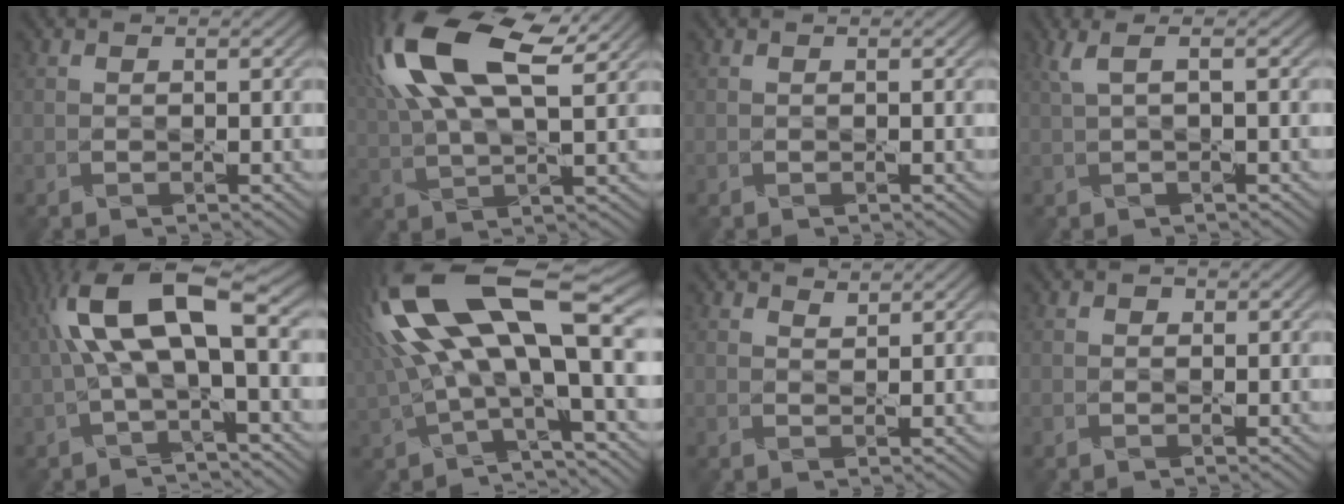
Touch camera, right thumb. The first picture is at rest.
{"total": 16.7, "force": [7.3, 6.3, 13.6], "torque": [-0.308, 0.034, 0.119]}
{"total": 0.0}
{"total": 2.6, "force": [0.8, 0.3, 2.5], "torque": [-0.055, 0.012, 0.016]}
{"total": 11.2, "force": [1.5, 3.3, 10.6], "torque": [-0.206, 0.020, 0.024]}
{"total": 18.1, "force": [4.0, 6.5, 16.5], "torque": [-0.354, 0.005, 0.081]}
{"total": 1.3, "force": [1.3, 0.1, 0.3], "torque": [-0.015, -0.001, 0.028]}
{"total": 0.6, "force": [0.3, 0.5, 0.2], "torque": [-0.003, 0.000, 0.002]}